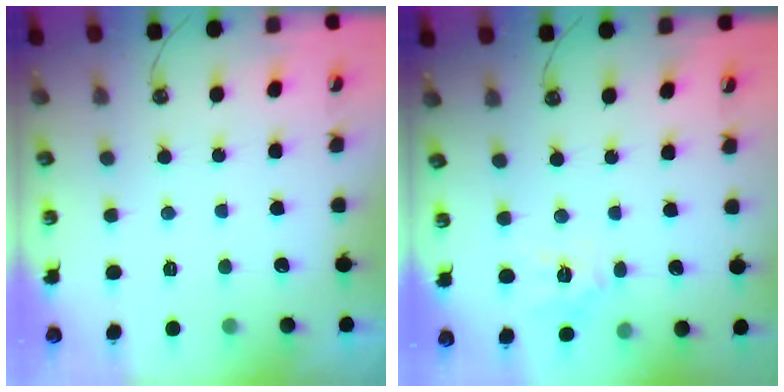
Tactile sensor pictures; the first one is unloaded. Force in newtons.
{"total": 8.9, "press": 8.9, "slide": 0.9}